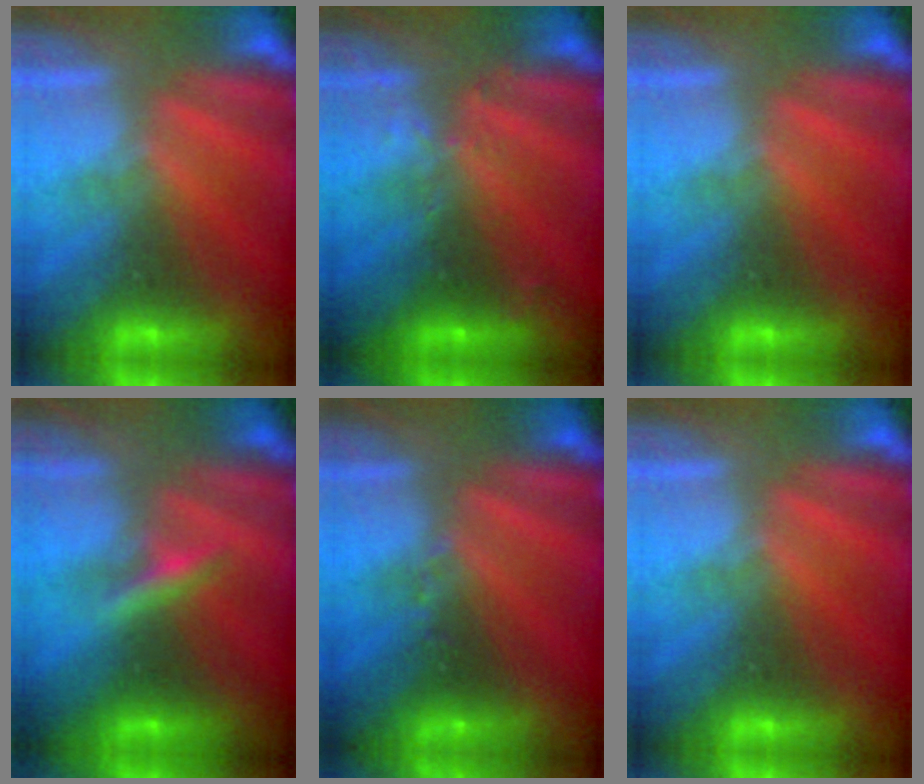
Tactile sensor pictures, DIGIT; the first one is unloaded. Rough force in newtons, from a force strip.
{"total": 2.9}
{"total": 0.0}
{"total": 2.6}
{"total": 2.4}
{"total": 0.0}